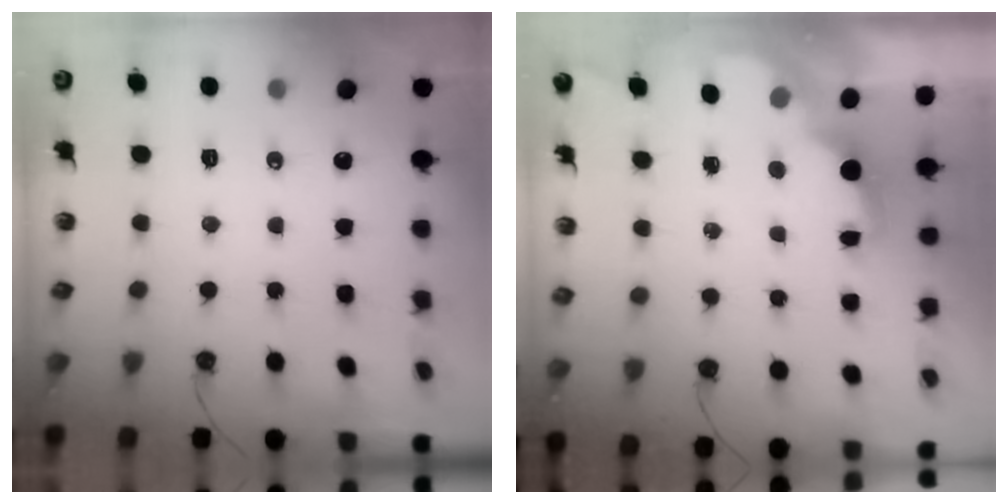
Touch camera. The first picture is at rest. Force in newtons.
{"total": 1.8, "press": 1.6, "slide": 0.7}